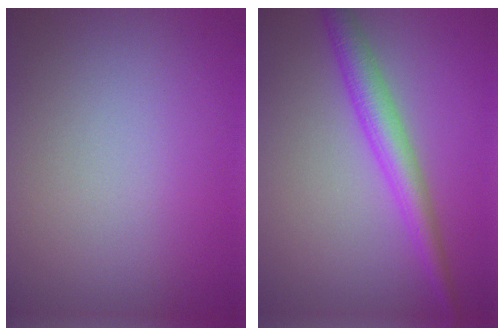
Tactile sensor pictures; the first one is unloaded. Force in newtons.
{"total": 3.6, "press": 3.6, "slide": 0.2}